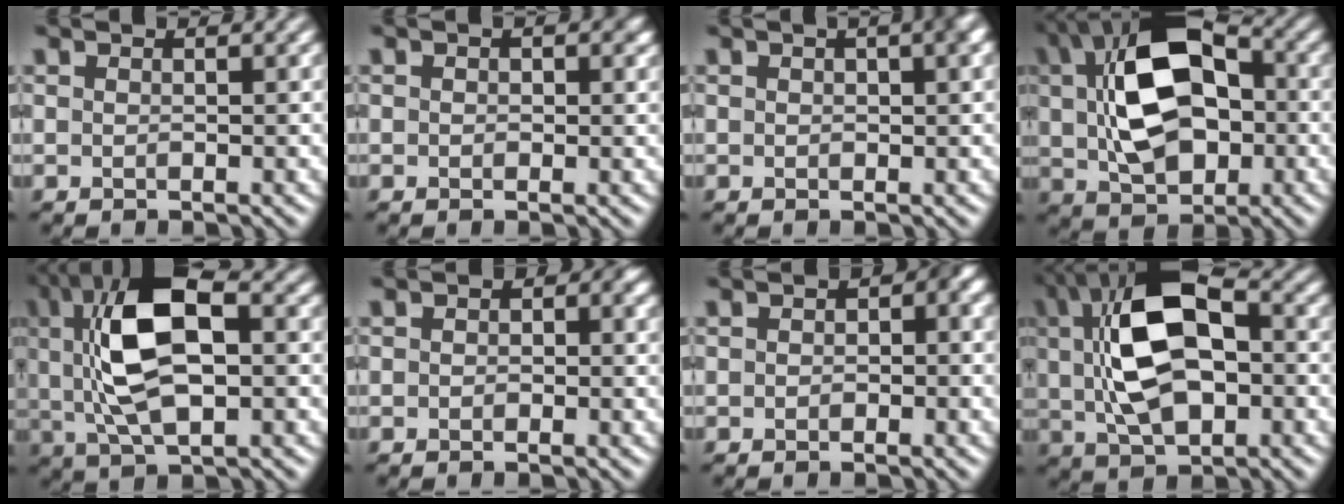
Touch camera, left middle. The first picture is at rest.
{"total": 0.9, "force": [0.1, 0.8, 0.3], "torque": [0.001, -0.002, -0.002]}
{"total": 1.4, "force": [0.6, 0.6, 1.2], "torque": [-0.011, 0.009, 0.006]}
{"total": 11.9, "force": [1.9, 7.5, 9.1], "torque": [-0.184, 0.000, 0.041]}
{"total": 10.4, "force": [2.0, 4.7, 9.0], "torque": [-0.178, 0.015, 0.028]}
{"total": 1.7, "force": [0.1, 1.4, 1.0], "torque": [-0.001, 0.001, -0.008]}
{"total": 2.9, "force": [0.1, 2.2, 1.9], "torque": [-0.007, 0.002, -0.005]}
{"total": 10.8, "force": [1.8, 5.8, 9.0], "torque": [-0.175, 0.013, 0.028]}